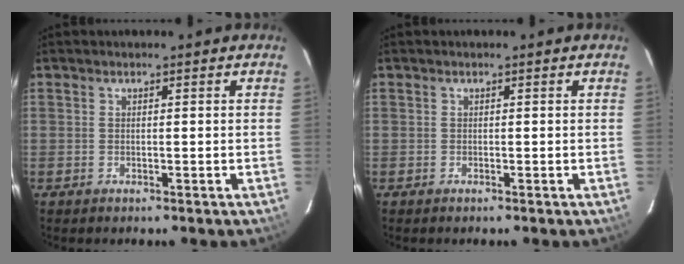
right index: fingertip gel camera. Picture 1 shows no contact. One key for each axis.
{"total": 0.0}